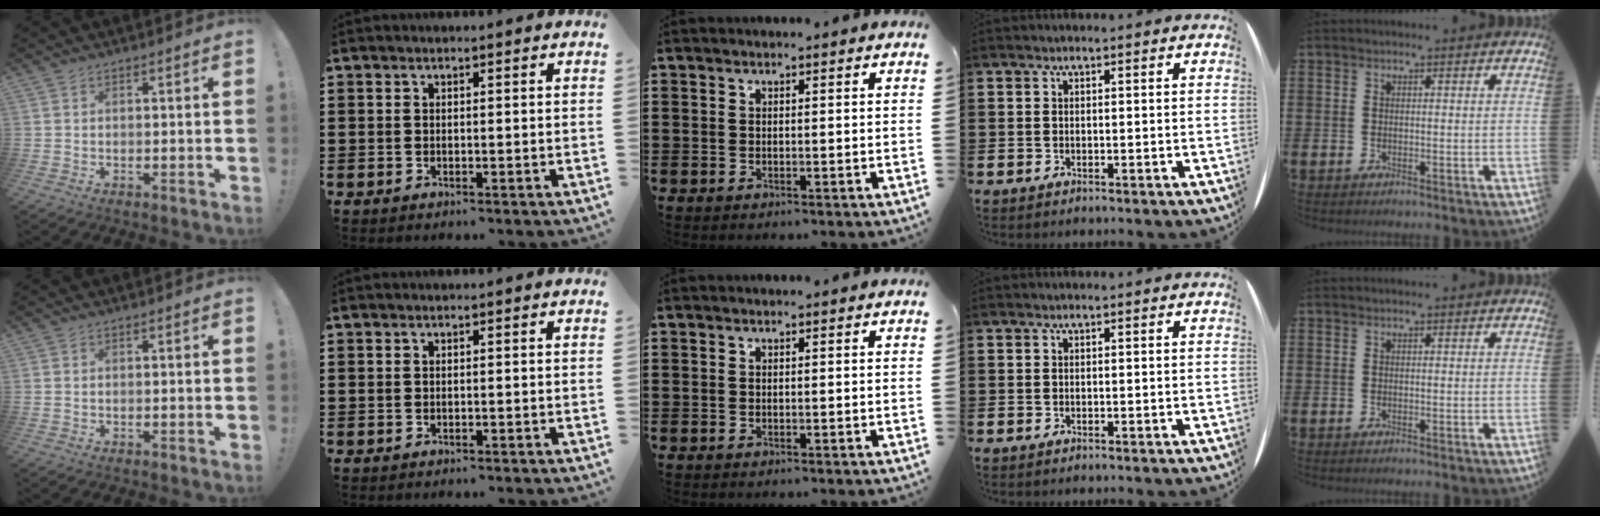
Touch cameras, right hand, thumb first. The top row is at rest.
{}